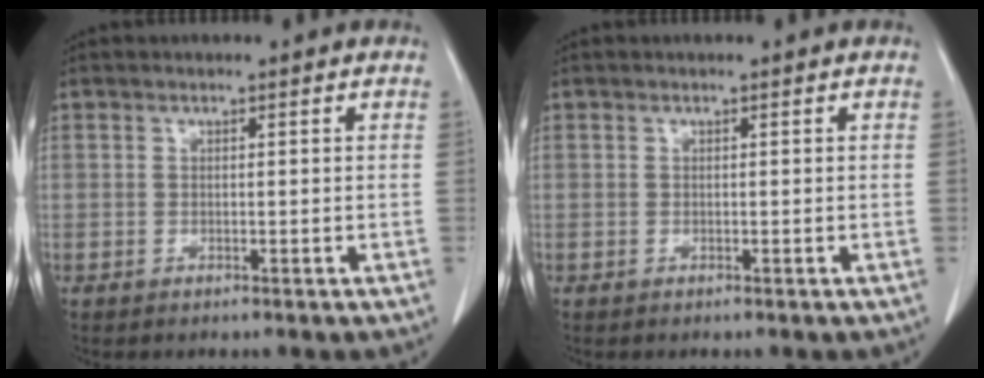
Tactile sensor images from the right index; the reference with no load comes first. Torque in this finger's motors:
{"motor_torque": [0.01, -0.01, 0.00, 0.00]}